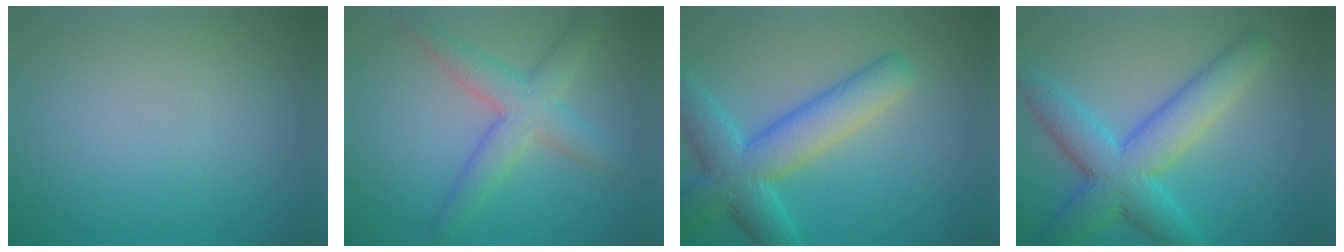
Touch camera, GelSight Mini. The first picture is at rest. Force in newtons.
{"total": 4.5, "press": 4.5, "slide": 0.0}
{"total": 7.3, "press": 7.3, "slide": 0.3}
{"total": 7.4, "press": 7.4, "slide": 0.4}